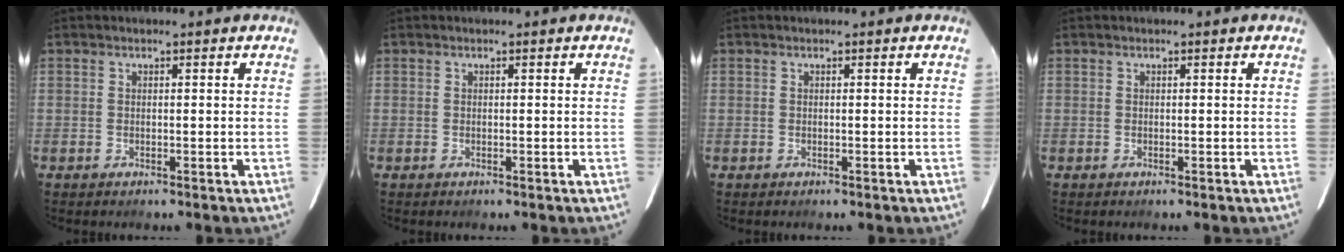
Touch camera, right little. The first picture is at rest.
{"total": 0.0}
{"total": 0.0}
{"total": 0.0}